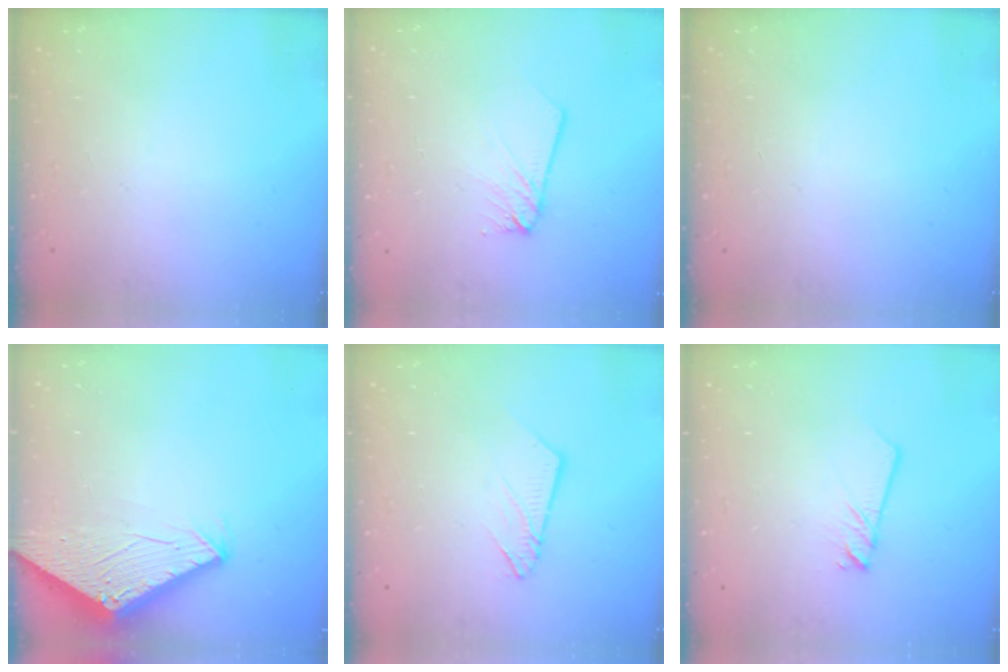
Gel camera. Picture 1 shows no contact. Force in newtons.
{"total": 2.6, "press": 2.6, "slide": 0.3}
{"total": 0.0}
{"total": 2.8, "press": 2.8, "slide": 0.2}
{"total": 5.3, "press": 5.3, "slide": 0.4}
{"total": 2.1, "press": 2.1, "slide": 0.1}